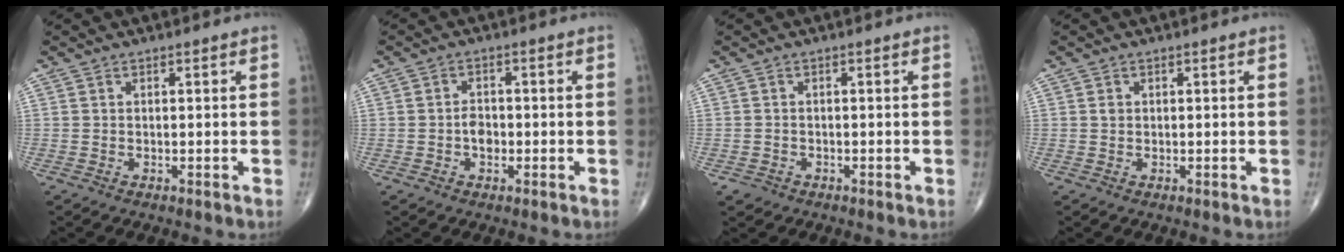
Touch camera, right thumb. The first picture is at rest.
{"total": 2.8, "force": [-0.7, 2.0, 1.8], "torque": [-0.020, 0.008, -0.015]}
{"total": 1.6, "force": [-0.9, 1.3, 0.2], "torque": [-0.003, 0.004, -0.014]}
{"total": 0.8, "force": [0.1, 0.7, 0.4], "torque": [-0.004, 0.001, 0.003]}